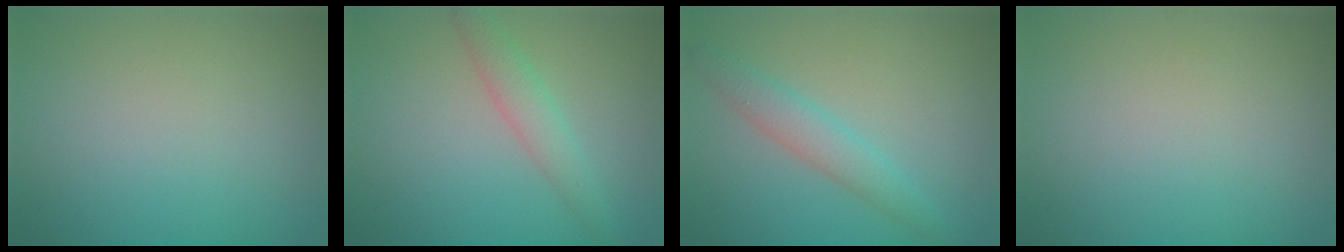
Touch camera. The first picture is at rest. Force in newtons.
{"total": 2.5, "press": 2.5, "slide": 0.1}
{"total": 2.8, "press": 2.8, "slide": 0.1}
{"total": 0.0}